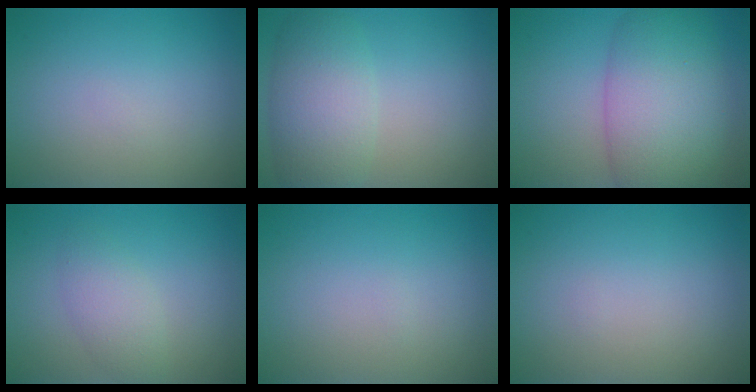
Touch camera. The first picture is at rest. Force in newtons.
{"total": 5.2, "press": 5.2, "slide": 0.5}
{"total": 9.4, "press": 9.4, "slide": 0.2}
{"total": 2.4, "press": 2.4, "slide": 0.1}
{"total": 0.0}
{"total": 0.0}